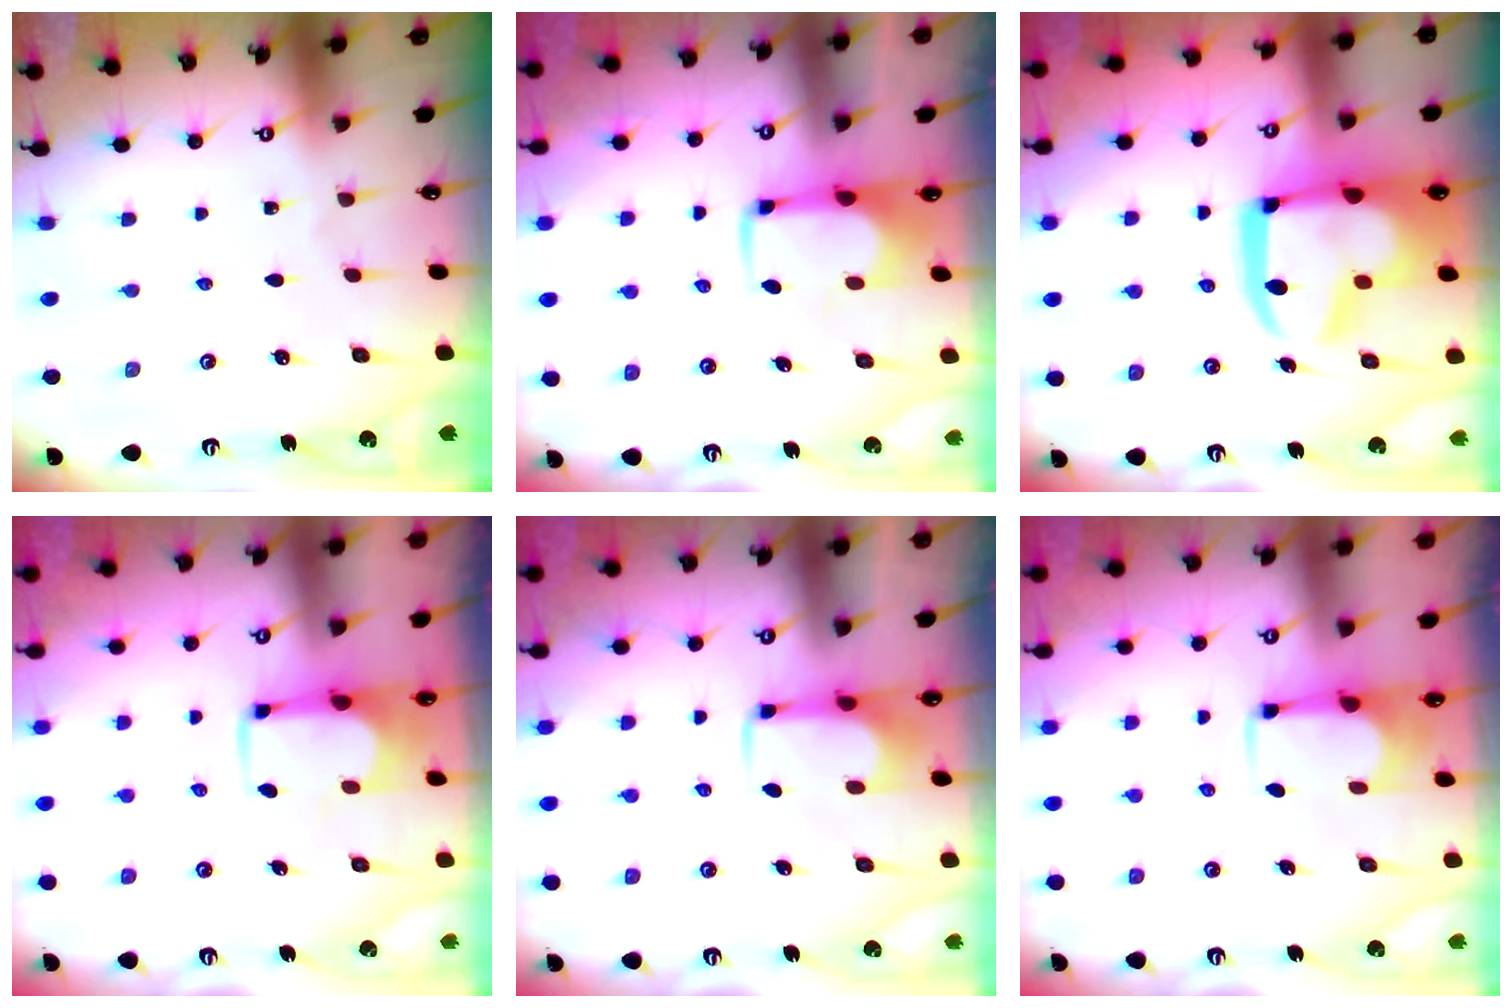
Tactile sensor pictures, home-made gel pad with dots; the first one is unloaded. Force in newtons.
{"total": 1.8, "press": 1.7, "slide": 0.4}
{"total": 17.7, "press": 17.6, "slide": 2.0}
{"total": 3.3, "press": 3.3, "slide": 0.4}
{"total": 1.8, "press": 1.8, "slide": 0.2}
{"total": 1.8, "press": 1.6, "slide": 0.8}